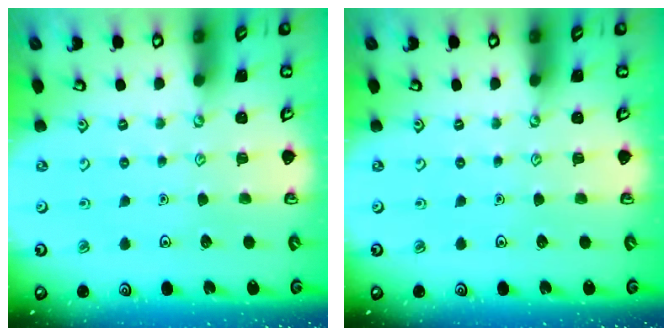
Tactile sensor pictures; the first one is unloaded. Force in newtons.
{"total": 0.0}